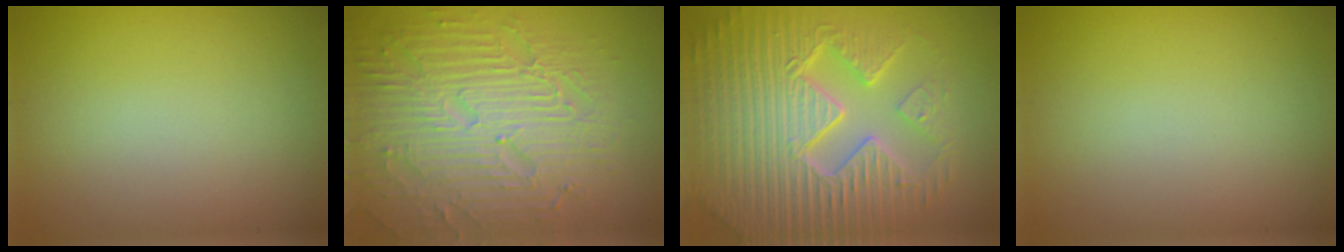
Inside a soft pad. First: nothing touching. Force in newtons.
{"total": 8.7, "press": 6.2, "slide": 6.1}
{"total": 9.5, "press": 6.7, "slide": 6.7}
{"total": 0.0}